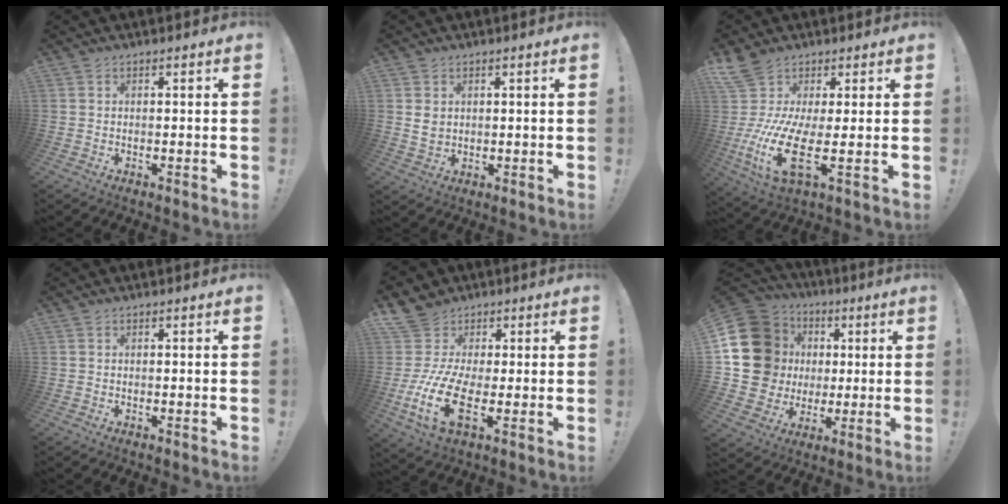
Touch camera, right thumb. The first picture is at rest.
{"total": 3.5, "force": [1.2, 2.7, 1.8], "torque": [-0.021, 0.000, 0.023]}
{"total": 15.5, "force": [2.4, 5.5, 14.3], "torque": [-0.323, -0.048, 0.041]}
{"total": 0.0}
{"total": 16.2, "force": [-1.8, 10.8, 12.0], "torque": [-0.239, -0.008, -0.028]}
{"total": 20.4, "force": [3.7, 17.9, 9.1], "torque": [-0.161, -0.006, 0.108]}